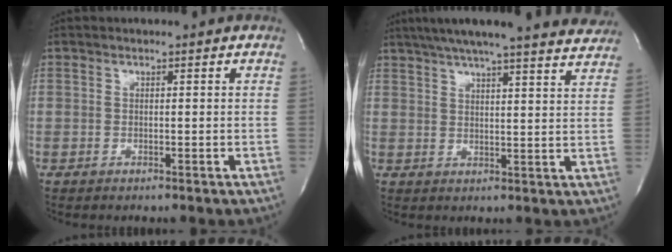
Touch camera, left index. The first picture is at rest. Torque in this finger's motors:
{"motor_torque": [1.10, -1.04, 0.55, 0.08]}